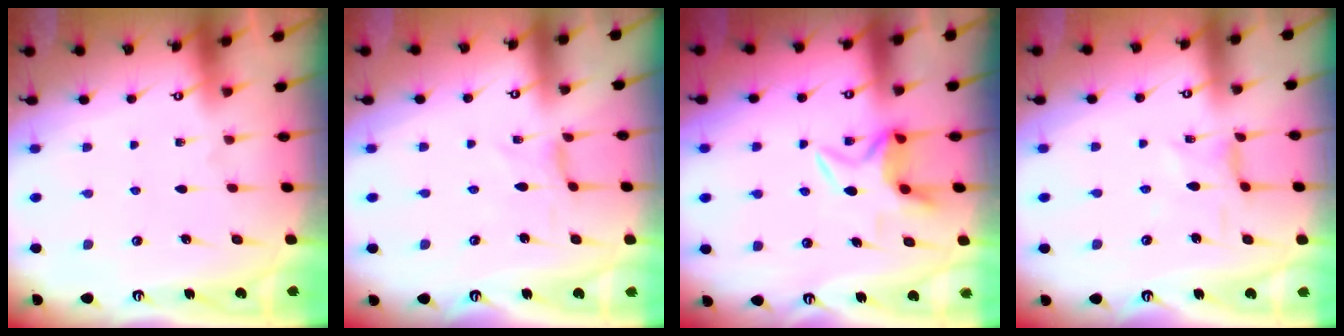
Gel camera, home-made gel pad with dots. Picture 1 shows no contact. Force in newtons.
{"total": 0.0}
{"total": 4.5, "press": 4.5, "slide": 0.7}
{"total": 2.1, "press": 2.1, "slide": 0.5}